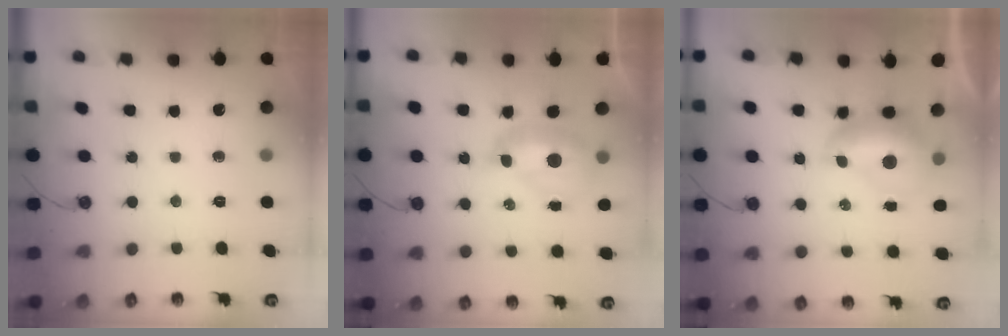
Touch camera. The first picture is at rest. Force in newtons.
{"total": 2.0, "press": 1.9, "slide": 0.7}
{"total": 1.9, "press": 1.8, "slide": 0.6}